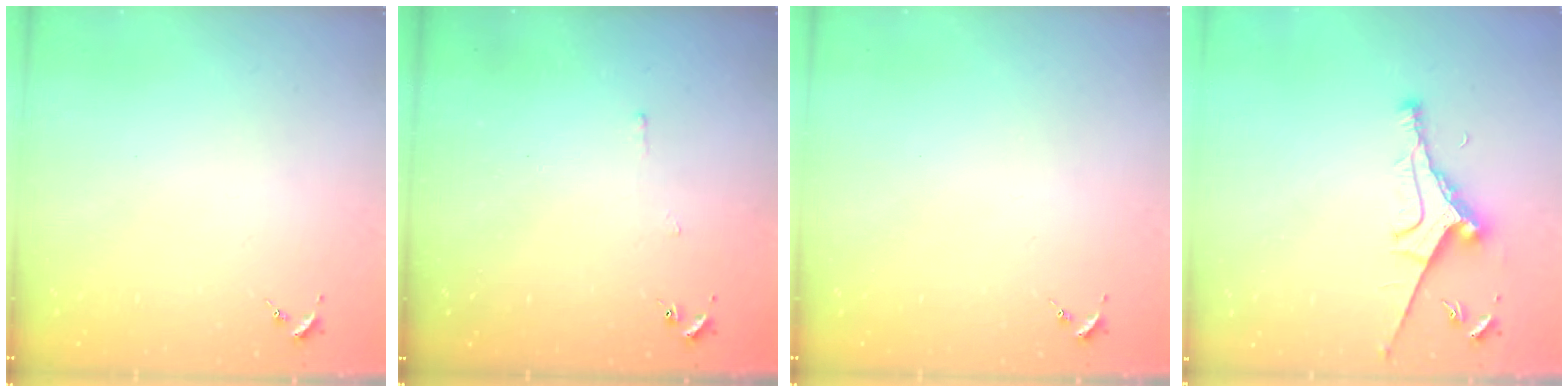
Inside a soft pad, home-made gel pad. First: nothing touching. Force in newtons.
{"total": 2.5, "press": 2.5, "slide": 0.5}
{"total": 0.0}
{"total": 9.3, "press": 9.2, "slide": 1.3}